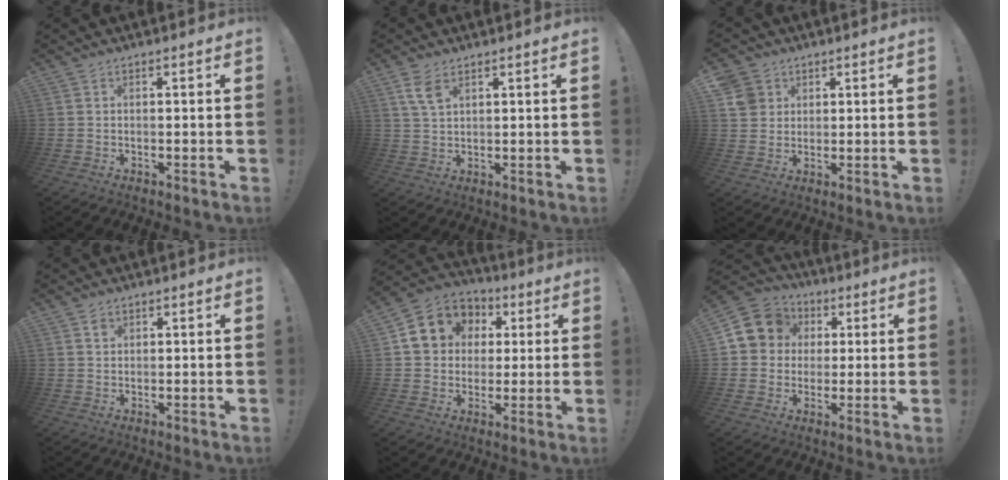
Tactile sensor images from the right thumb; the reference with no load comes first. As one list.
[{"total": 5.5, "force": [3.1, 2.6, 3.7], "torque": [-0.060, -0.013, 0.057]}, {"total": 6.6, "force": [2.8, 5.8, 1.4], "torque": [-0.016, -0.013, 0.058]}, {"total": 1.3, "force": [0.7, 1.0, 0.4], "torque": [0.007, -0.006, 0.010]}, {"total": 12.0, "force": [3.1, 10.6, 4.9], "torque": [-0.063, -0.006, 0.066]}, {"total": 10.7, "force": [2.4, 9.8, 3.6], "torque": [-0.052, 0.002, 0.053]}]